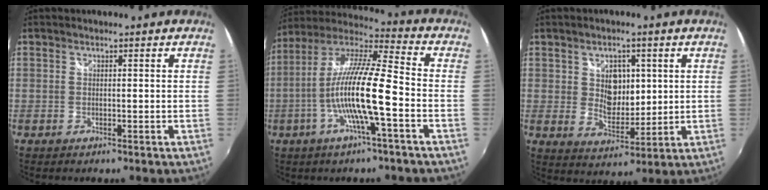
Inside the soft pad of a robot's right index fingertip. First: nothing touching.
{"total": 15.4, "force": [-4.1, 1.3, 14.8], "torque": [-0.269, -0.001, -0.083]}
{"total": 7.6, "force": [1.9, 5.3, 5.1], "torque": [-0.078, -0.002, 0.039]}